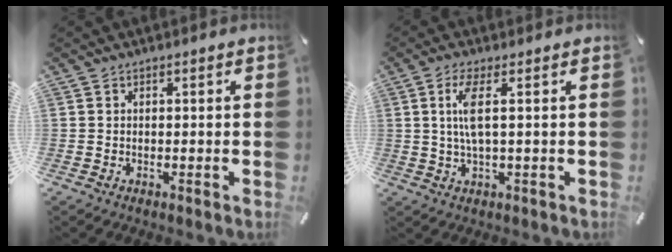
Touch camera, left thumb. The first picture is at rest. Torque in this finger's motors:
{"motor_torque": [0.23, -0.15, 0.38, 0.20, 0.08]}